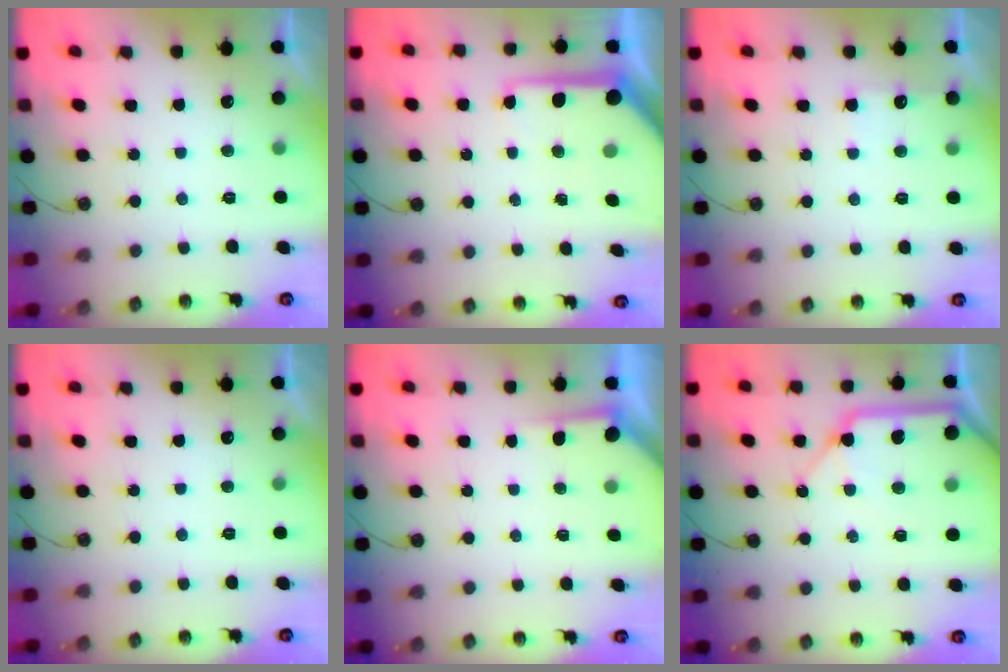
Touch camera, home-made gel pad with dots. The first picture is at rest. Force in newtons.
{"total": 9.7, "press": 9.6, "slide": 1.1}
{"total": 4.6, "press": 4.5, "slide": 0.6}
{"total": 0.0}
{"total": 2.5, "press": 2.5, "slide": 0.3}
{"total": 15.8, "press": 15.7, "slide": 2.2}